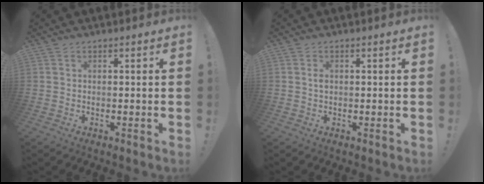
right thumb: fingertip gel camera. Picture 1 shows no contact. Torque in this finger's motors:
{"motor_torque": [0.00, -0.01, 0.02, -0.74, 0.03]}